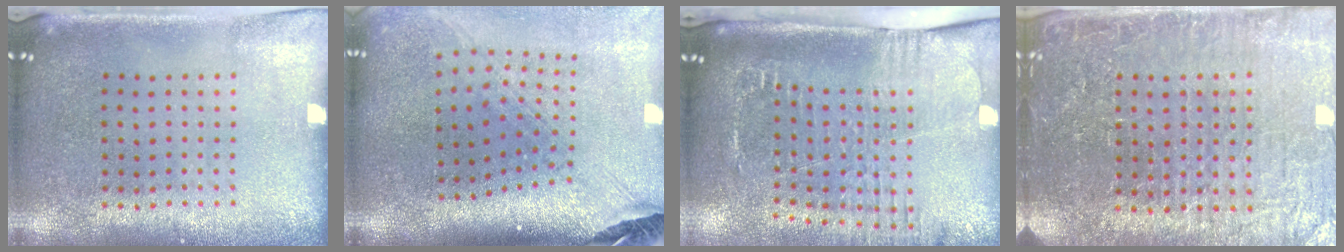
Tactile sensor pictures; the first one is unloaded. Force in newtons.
{"total": 2.9, "press": 2.0, "slide": 2.0}
{"total": 2.6, "press": 2.1, "slide": 1.6}
{"total": 4.8, "press": 4.5, "slide": 1.8}